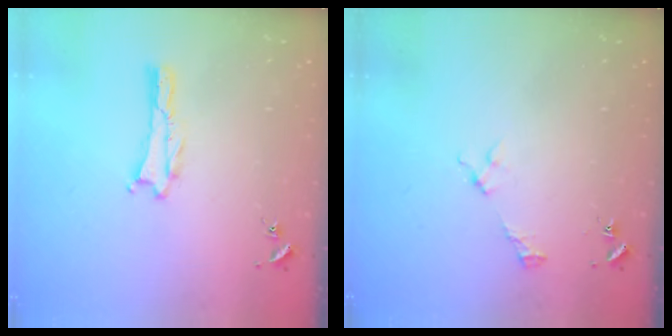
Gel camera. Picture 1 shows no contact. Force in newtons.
{"total": 2.2, "press": 2.2, "slide": 0.3}